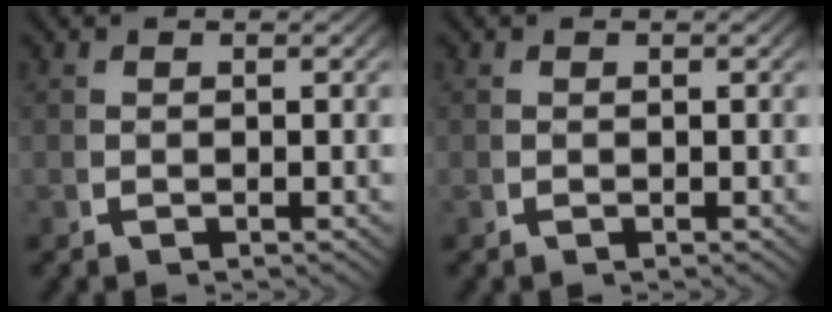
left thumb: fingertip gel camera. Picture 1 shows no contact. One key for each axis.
{"total": 0.0}